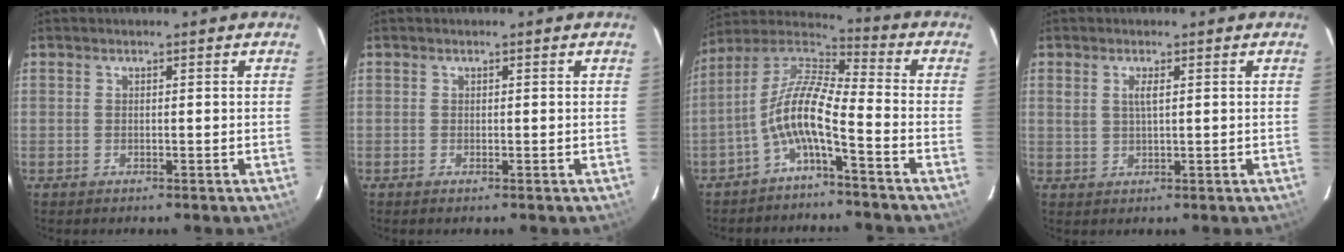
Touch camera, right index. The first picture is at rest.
{"total": 0.0}
{"total": 10.0, "force": [-4.5, 1.6, 8.8], "torque": [-0.187, 0.012, -0.092]}
{"total": 1.9, "force": [0.7, 0.5, 1.7], "torque": [-0.033, 0.002, 0.013]}